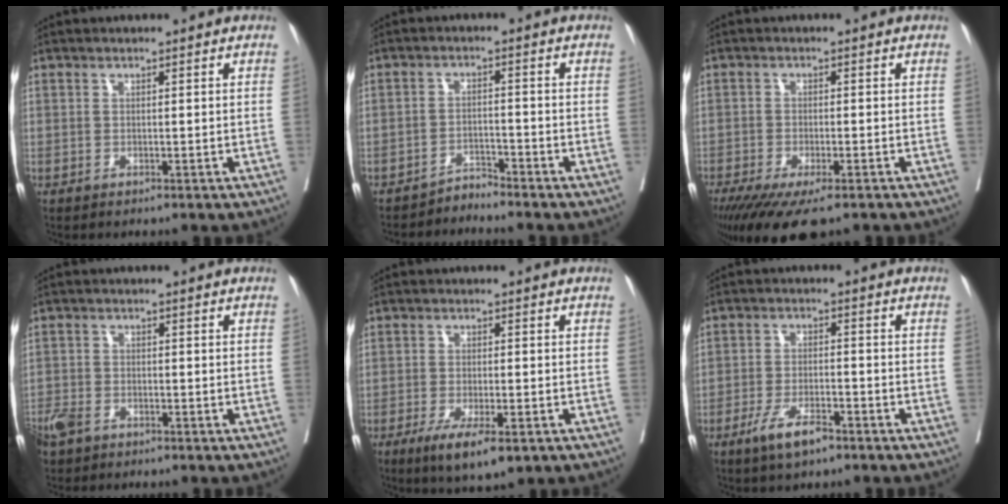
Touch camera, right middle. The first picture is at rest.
{"total": 2.5, "force": [-2.4, -0.3, -0.6], "torque": [0.018, -0.010, -0.040]}
{"total": 11.3, "force": [-8.3, 2.8, 7.2], "torque": [-0.113, -0.020, -0.130]}
{"total": 4.9, "force": [-3.6, 2.5, 2.0], "torque": [-0.042, -0.002, -0.069]}
{"total": 7.2, "force": [-4.1, 1.8, 5.7], "torque": [-0.091, -0.015, -0.062]}
{"total": 5.8, "force": [-3.9, 1.5, 4.1], "torque": [-0.083, -0.005, -0.068]}